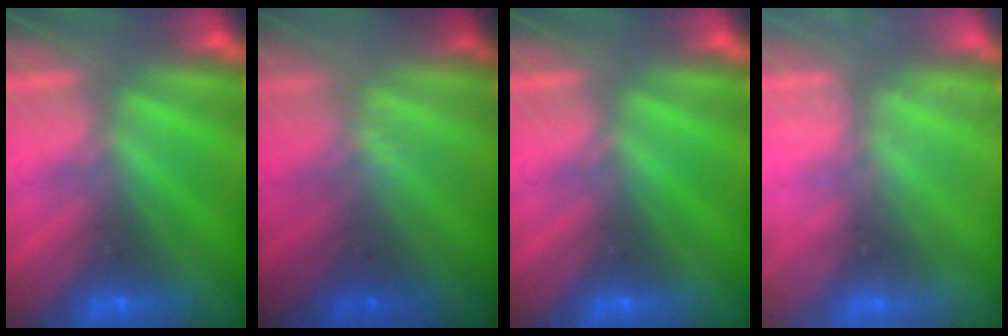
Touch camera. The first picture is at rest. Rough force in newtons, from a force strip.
{"total": 2.4}
{"total": 0.0}
{"total": 2.4}